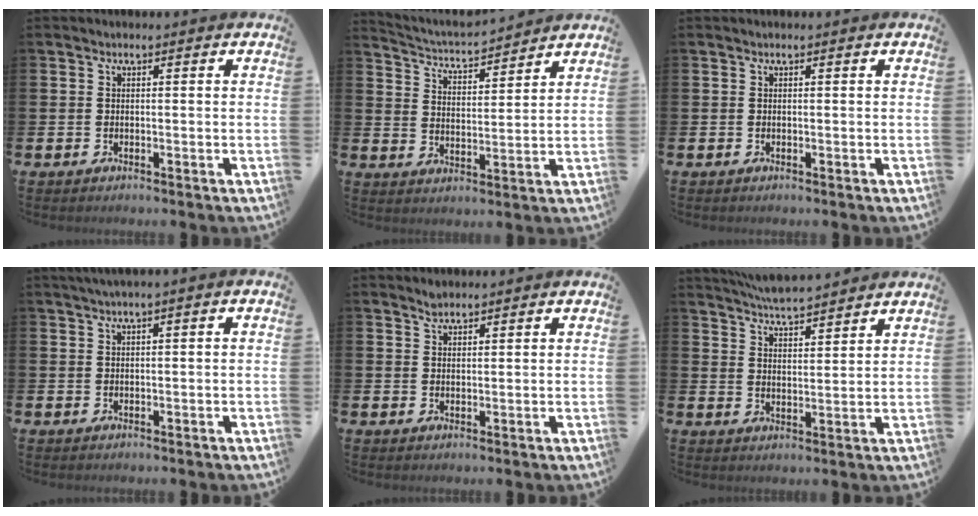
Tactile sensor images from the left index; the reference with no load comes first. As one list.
[{"total": 4.5, "force": [4.5, 0.4, 0.3], "torque": [-0.027, -0.038, 0.075]}, {"total": 0.0}, {"total": 1.1, "force": [0.7, -0.1, 0.9], "torque": [-0.024, 0.004, 0.013]}, {"total": 1.7, "force": [1.6, 0.7, 0.1], "torque": [0.003, -0.001, 0.029]}, {"total": 5.3, "force": [5.3, 0.1, 0.4], "torque": [-0.032, -0.029, 0.097]}]